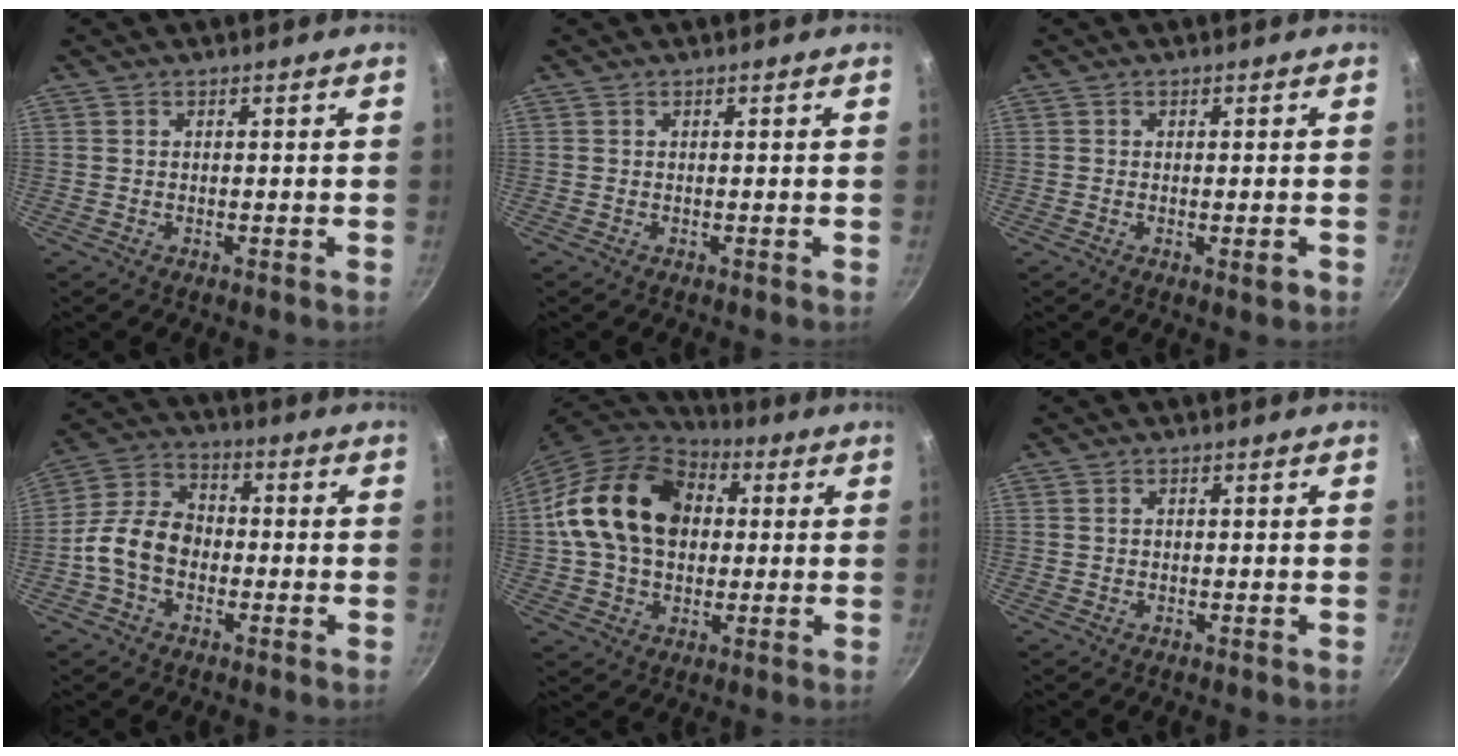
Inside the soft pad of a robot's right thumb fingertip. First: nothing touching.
{"total": 0.0}
{"total": 2.0, "force": [-0.6, 0.5, 1.9], "torque": [-0.029, -0.004, -0.011]}
{"total": 10.4, "force": [-2.4, 7.5, 6.7], "torque": [-0.102, 0.033, -0.062]}
{"total": 20.5, "force": [3.2, 15.1, 13.5], "torque": [-0.218, 0.027, 0.046]}
{"total": 0.8, "force": [0.2, 0.7, 0.3], "torque": [-0.004, 0.004, 0.003]}